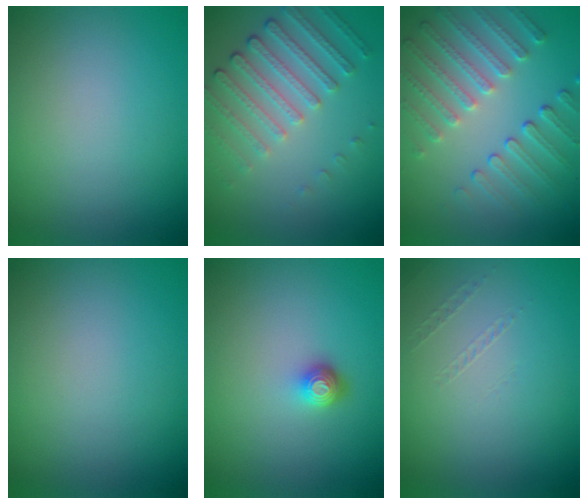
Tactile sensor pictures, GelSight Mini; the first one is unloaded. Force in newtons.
{"total": 4.7, "press": 3.5, "slide": 3.2}
{"total": 5.0, "press": 3.8, "slide": 3.3}
{"total": 0.0}
{"total": 1.8, "press": 1.3, "slide": 1.2}
{"total": 0.5, "press": 0.2, "slide": 0.5}